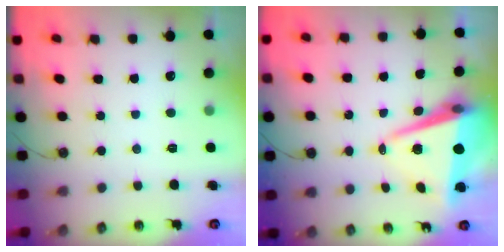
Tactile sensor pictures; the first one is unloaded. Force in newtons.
{"total": 9.7, "press": 9.1, "slide": 3.2}